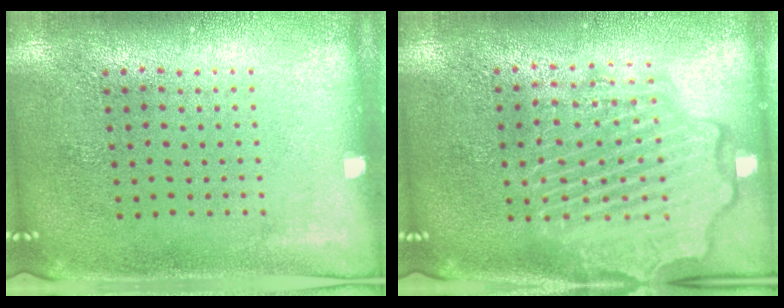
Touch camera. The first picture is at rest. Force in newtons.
{"total": 4.2, "press": 4.2, "slide": 0.5}